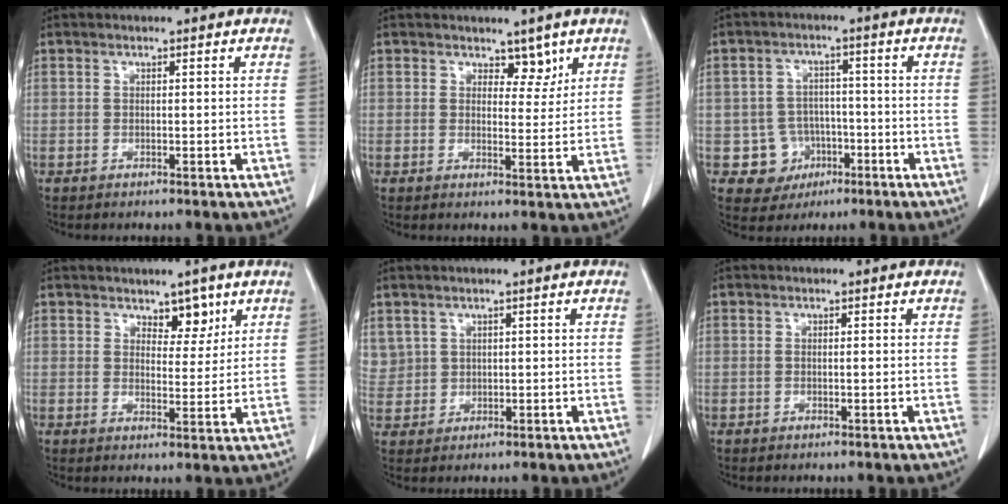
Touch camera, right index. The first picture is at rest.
{"total": 3.2, "force": [2.3, 1.9, 1.4], "torque": [-0.006, -0.004, 0.033]}
{"total": 6.5, "force": [-2.2, 6.1, 0.6], "torque": [-0.003, 0.013, -0.027]}
{"total": 4.1, "force": [2.7, 2.1, 2.2], "torque": [-0.020, -0.003, 0.041]}
{"total": 4.1, "force": [1.9, 3.6, 0.5], "torque": [-0.010, 0.010, 0.046]}
{"total": 0.7, "force": [-0.1, 0.1, 0.7], "torque": [-0.013, -0.001, 0.000]}